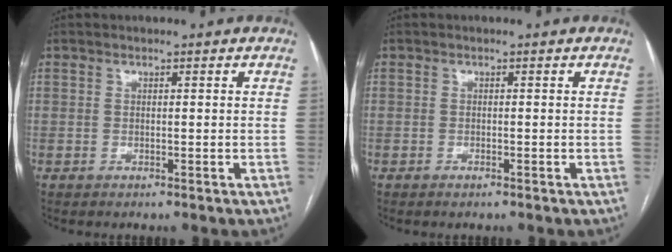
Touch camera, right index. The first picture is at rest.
{"total": 0.6, "force": [-0.5, 0.1, 0.4], "torque": [-0.010, -0.001, -0.005]}